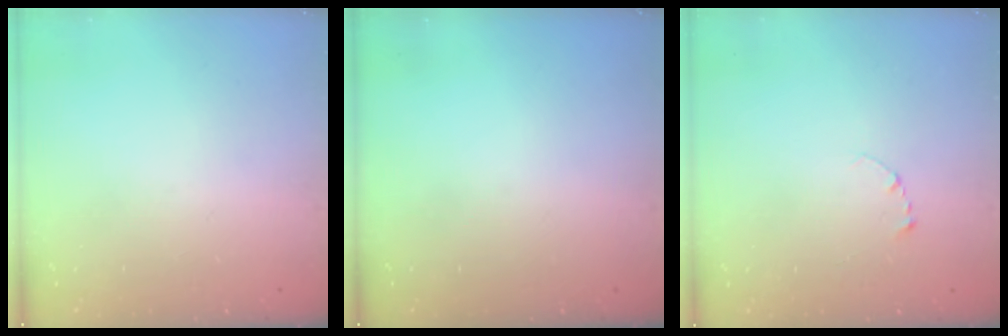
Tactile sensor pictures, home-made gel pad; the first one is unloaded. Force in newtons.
{"total": 0.0}
{"total": 2.7, "press": 2.7, "slide": 0.3}